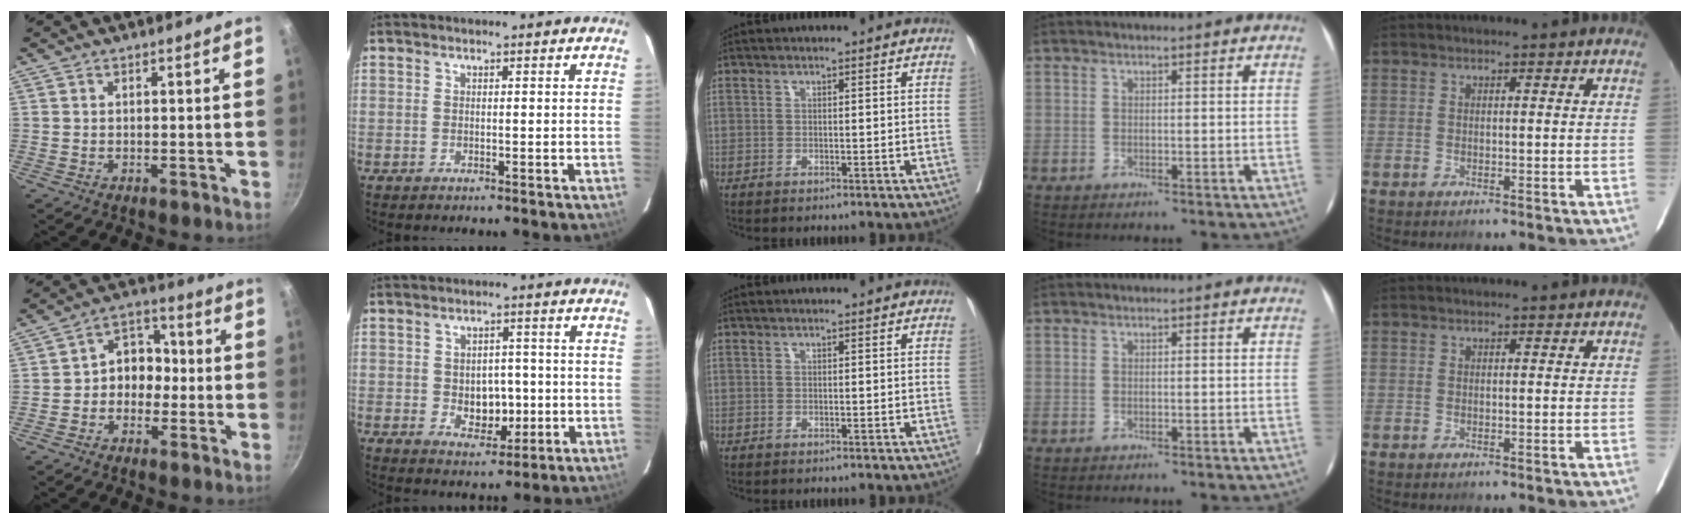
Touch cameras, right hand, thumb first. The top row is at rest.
{"thumb": {"total": 8.0, "force": [-1.0, 6.2, 4.8], "torque": [-0.034, 0.035, -0.033]}, "index": {"total": 6.0, "force": [-0.7, 4.1, 4.3], "torque": [-0.056, 0.005, 0.000]}}